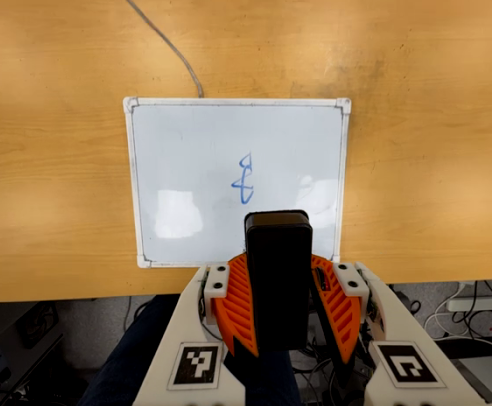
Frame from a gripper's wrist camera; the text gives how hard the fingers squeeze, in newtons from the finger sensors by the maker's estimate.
{"total": 7.2, "left": 8.0, "right": 6.4}